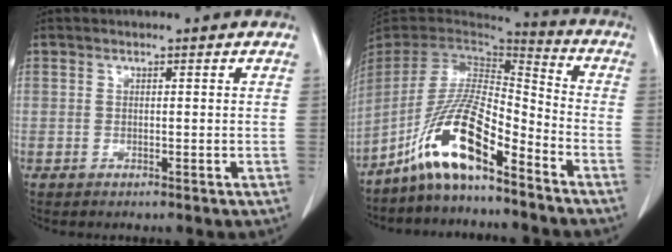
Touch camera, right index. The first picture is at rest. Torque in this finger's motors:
{"motor_torque": [1.64, -0.50, 0.65, 0.19]}